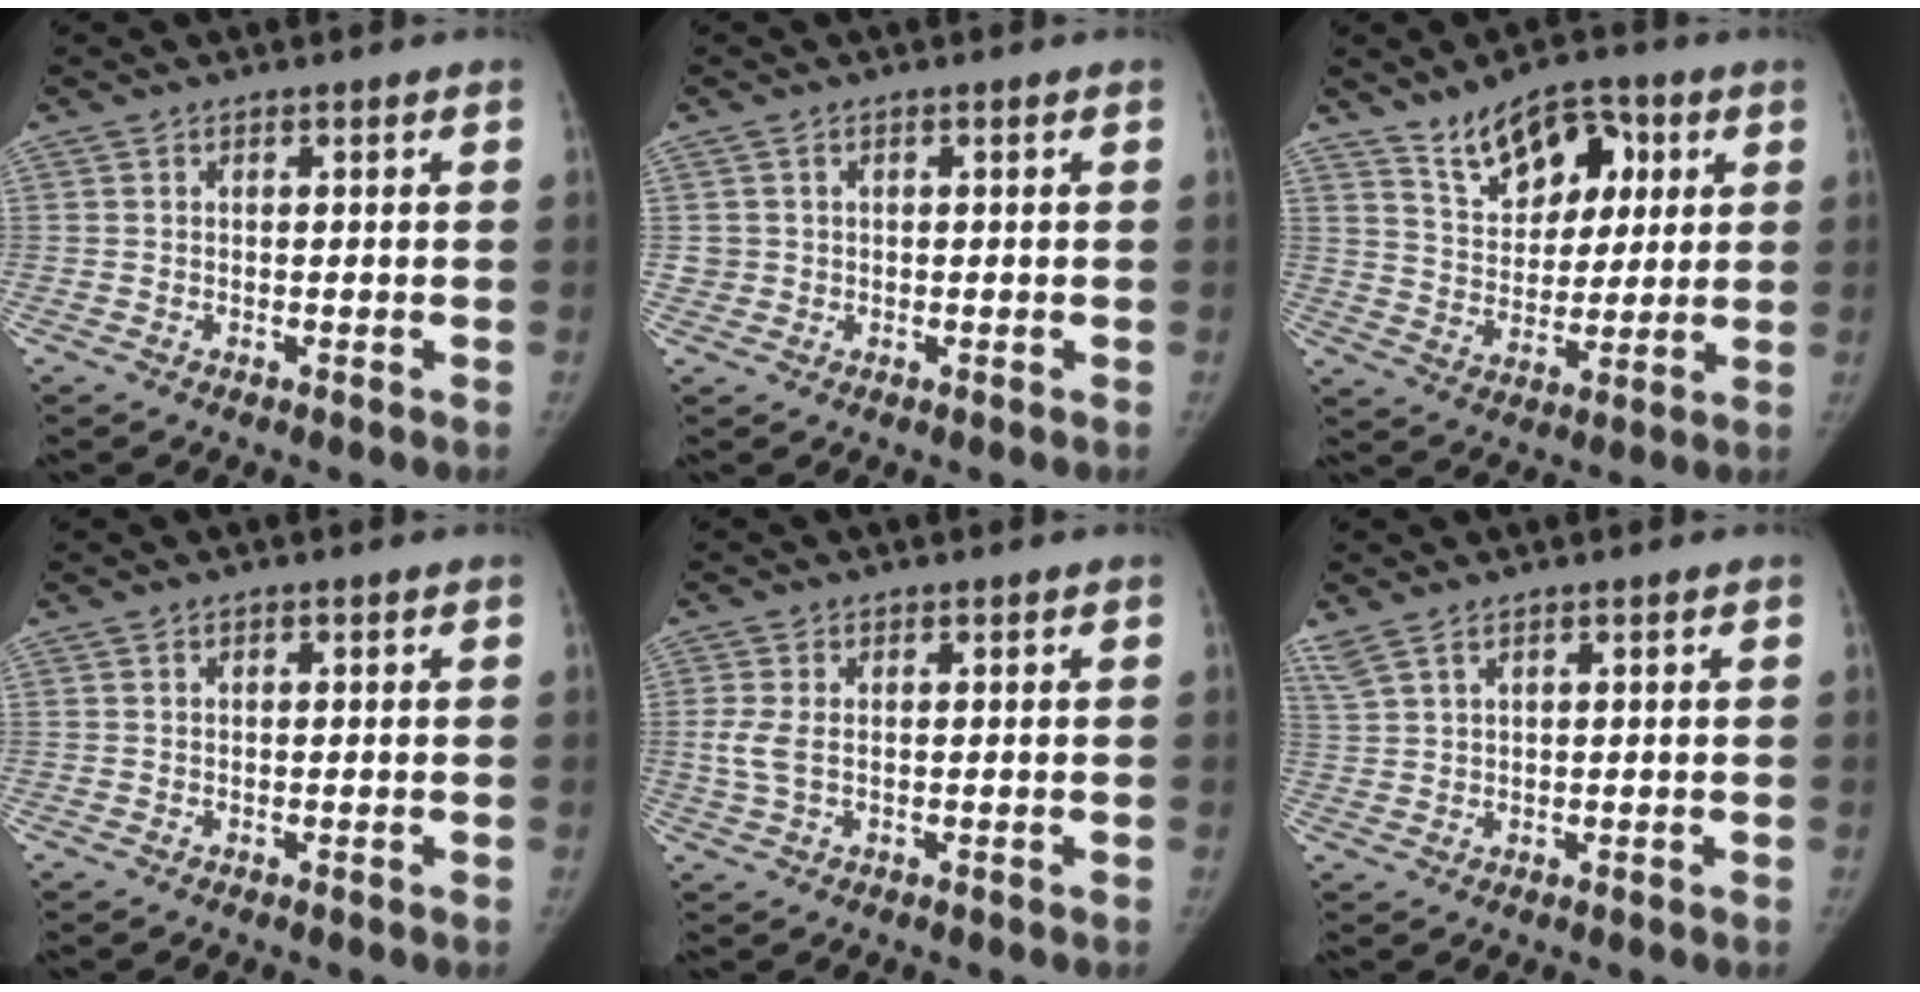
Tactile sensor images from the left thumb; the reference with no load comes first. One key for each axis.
{"total": 1.3, "fx": 0.0, "fy": 1.3, "fz": -0.2, "tx": 0.018, "ty": -0.001, "tz": -0.001}
{"total": 12.7, "fx": 6.4, "fy": 7.8, "fz": 7.8, "tx": -0.077, "ty": -0.028, "tz": 0.109}
{"total": 0.0}
{"total": 3.1, "fx": 0.1, "fy": 1.8, "fz": 2.5, "tx": -0.068, "ty": -0.005, "tz": 0.006}
{"total": 4.5, "fx": 3.3, "fy": 1.4, "fz": 2.7, "tx": -0.075, "ty": 0.011, "tz": 0.078}